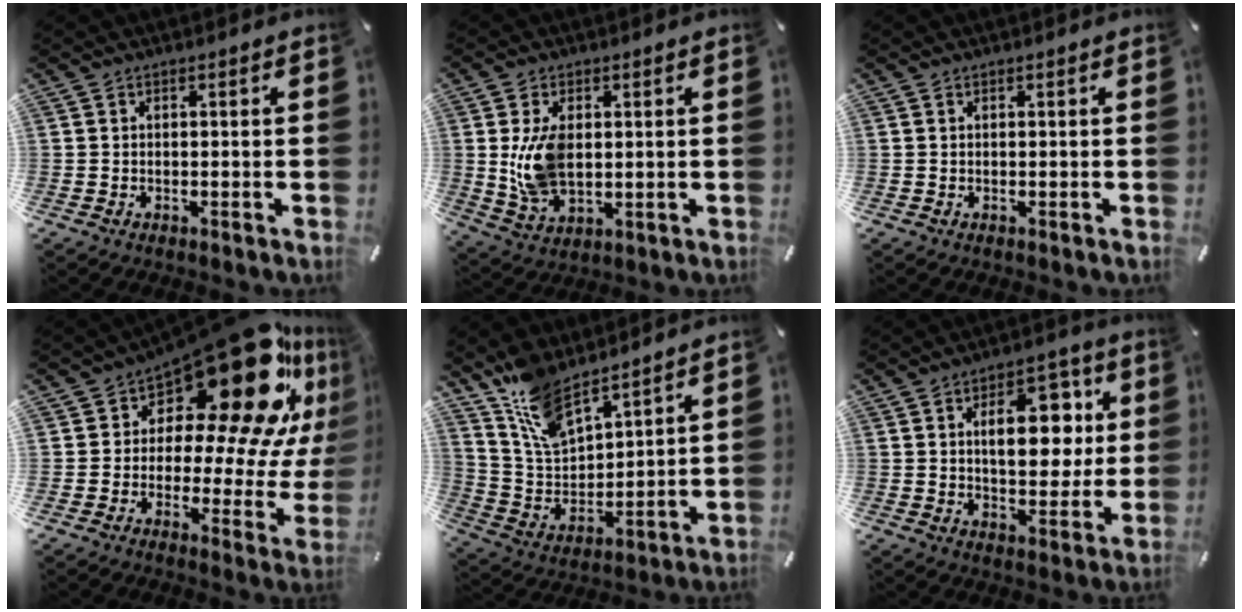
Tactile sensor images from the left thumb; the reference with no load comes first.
{"total": 10.0, "force": [1.5, 6.2, 7.7], "torque": [-0.146, -0.008, 0.025]}
{"total": 0.0}
{"total": 26.4, "force": [14.0, 11.5, 19.1], "torque": [-0.254, -0.108, 0.235]}
{"total": 12.0, "force": [10.0, 4.5, 4.9], "torque": [-0.140, -0.057, 0.190]}
{"total": 14.5, "force": [3.6, 8.8, 11.0], "torque": [-0.142, -0.006, 0.054]}